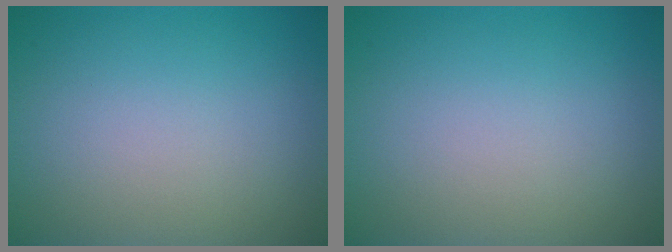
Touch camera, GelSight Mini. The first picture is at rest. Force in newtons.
{"total": 0.0}